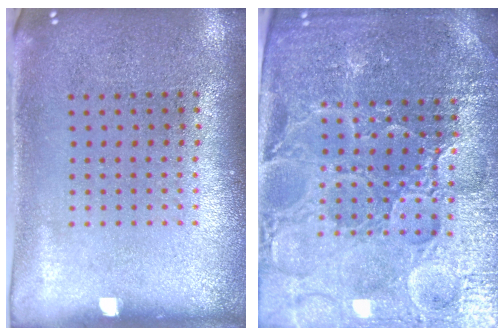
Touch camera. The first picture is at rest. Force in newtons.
{"total": 5.1, "press": 4.8, "slide": 1.8}